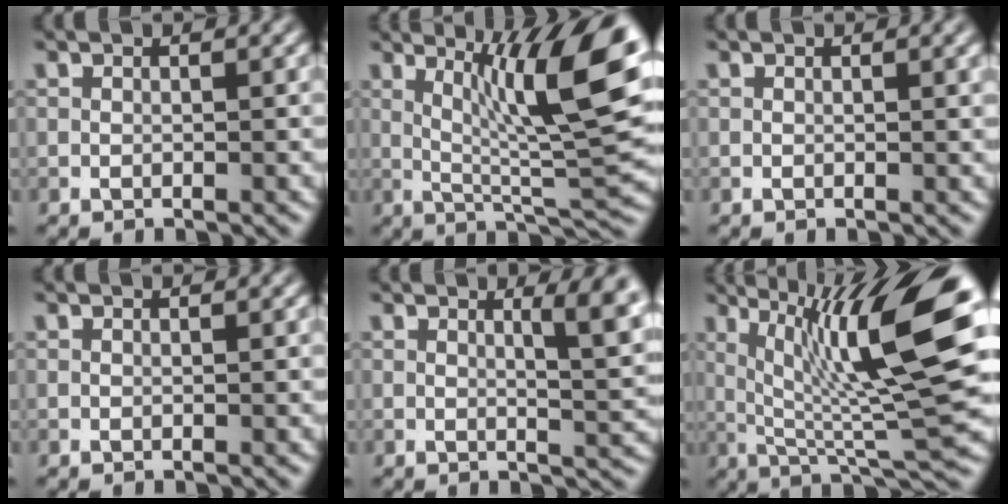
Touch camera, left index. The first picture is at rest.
{"total": 11.4, "force": [3.2, 2.1, 10.8], "torque": [-0.157, 0.005, 0.058]}
{"total": 1.0, "force": [0.4, 0.4, 0.9], "torque": [-0.005, 0.003, 0.003]}
{"total": 0.0}
{"total": 4.0, "force": [1.3, 0.9, 3.7], "torque": [-0.043, -0.001, 0.021]}
{"total": 12.5, "force": [3.1, 2.6, 11.8], "torque": [-0.189, 0.010, 0.060]}